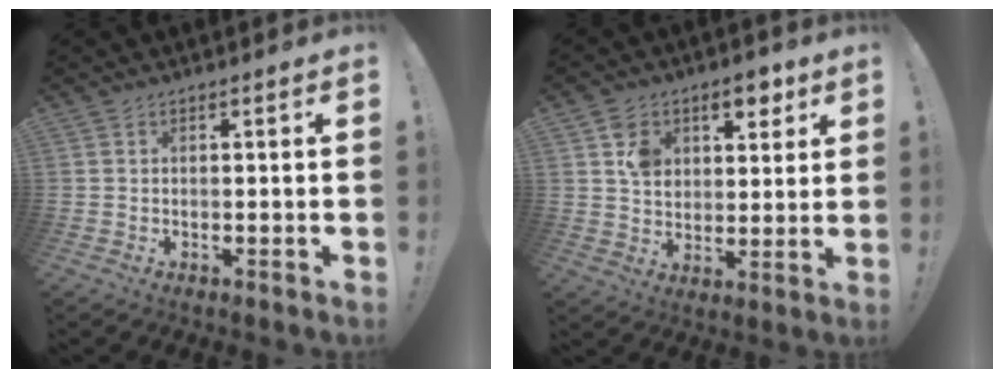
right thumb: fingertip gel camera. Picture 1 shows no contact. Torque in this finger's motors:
{"motor_torque": [0.74, 2.33, 0.21, 0.04, 0.02]}